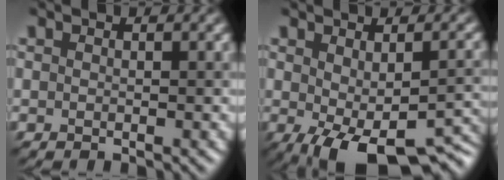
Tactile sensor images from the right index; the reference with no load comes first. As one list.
[{"total": 7.8, "force": [-3.3, 3.2, 6.3], "torque": [-0.100, -0.032, -0.029]}]